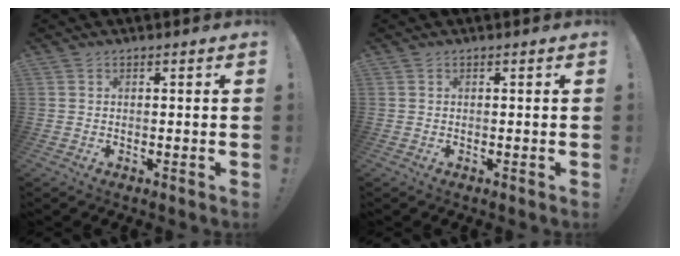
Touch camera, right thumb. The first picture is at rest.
{"total": 0.0}